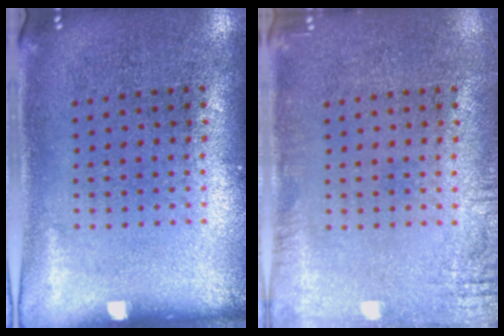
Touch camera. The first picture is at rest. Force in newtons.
{"total": 1.8, "press": 1.8, "slide": 0.1}